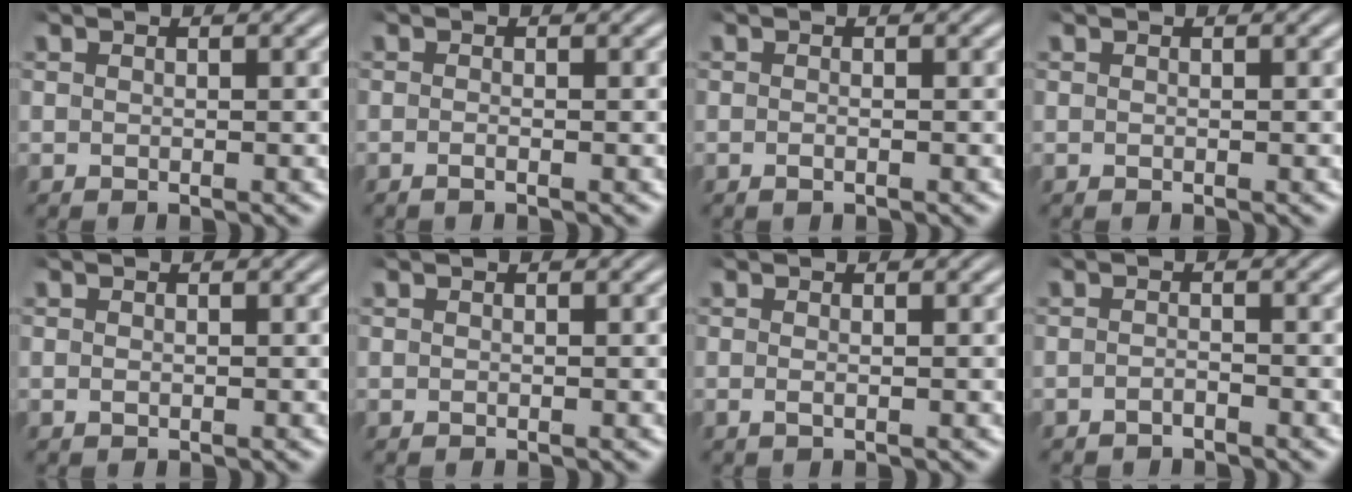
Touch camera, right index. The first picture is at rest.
{"total": 0.8, "force": [-0.7, 0.0, 0.5], "torque": [-0.013, 0.000, -0.015]}
{"total": 0.6, "force": [-0.5, 0.1, 0.3], "torque": [-0.009, 0.001, -0.011]}
{"total": 0.0}
{"total": 0.0}
{"total": 0.0}
{"total": 0.5, "force": [-0.3, -0.1, 0.5], "torque": [-0.013, -0.007, -0.003]}
{"total": 1.4, "force": [-1.4, 0.0, 0.0], "torque": [-0.003, -0.009, -0.022]}